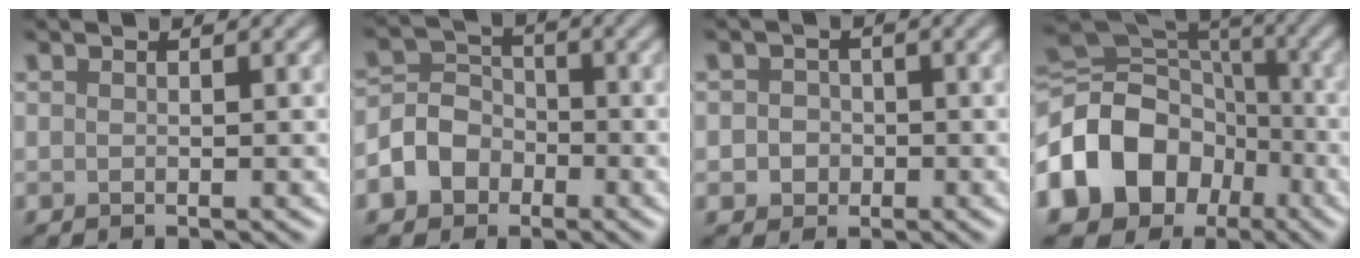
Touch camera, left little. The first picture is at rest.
{"total": 4.7, "force": [-2.1, 3.8, 1.6], "torque": [-0.015, 0.005, -0.055]}
{"total": 2.2, "force": [-0.3, 2.1, 0.8], "torque": [0.007, -0.001, -0.015]}
{"total": 15.3, "force": [-5.9, 12.2, 7.1], "torque": [-0.168, -0.005, -0.117]}